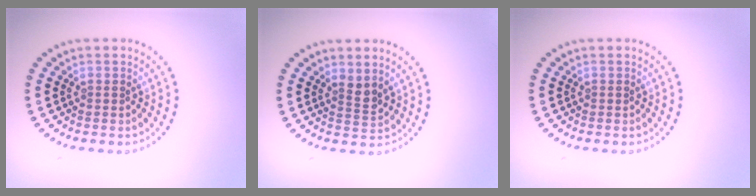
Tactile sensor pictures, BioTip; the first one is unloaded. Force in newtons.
{"total": 1.5, "press": 1.1, "slide": 1.0}
{"total": 0.0}